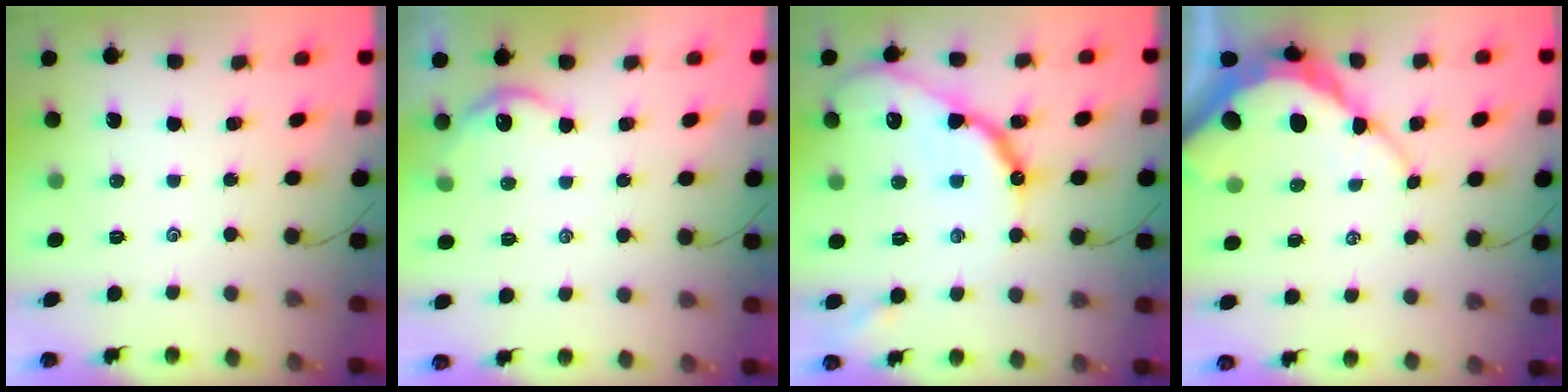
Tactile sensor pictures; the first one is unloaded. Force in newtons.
{"total": 4.2, "press": 4.2, "slide": 0.5}
{"total": 16.0, "press": 15.9, "slide": 0.8}
{"total": 10.7, "press": 10.6, "slide": 0.9}